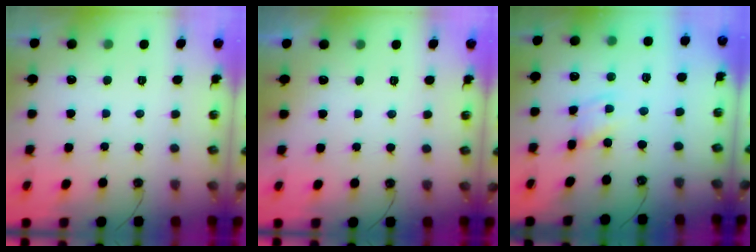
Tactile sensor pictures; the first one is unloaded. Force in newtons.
{"total": 0.0}
{"total": 1.4, "press": 1.4, "slide": 0.1}